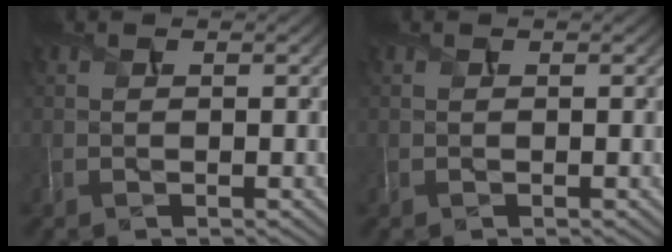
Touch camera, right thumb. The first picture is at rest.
{"total": 0.0}